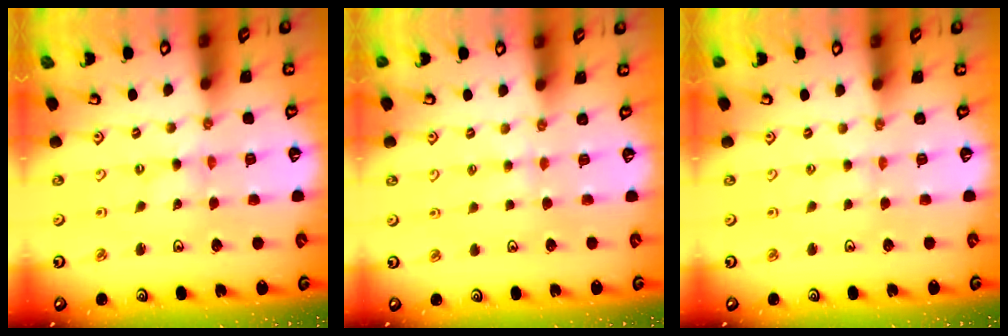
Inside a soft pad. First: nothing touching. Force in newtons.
{"total": 1.9, "press": 1.9, "slide": 0.4}
{"total": 0.0}